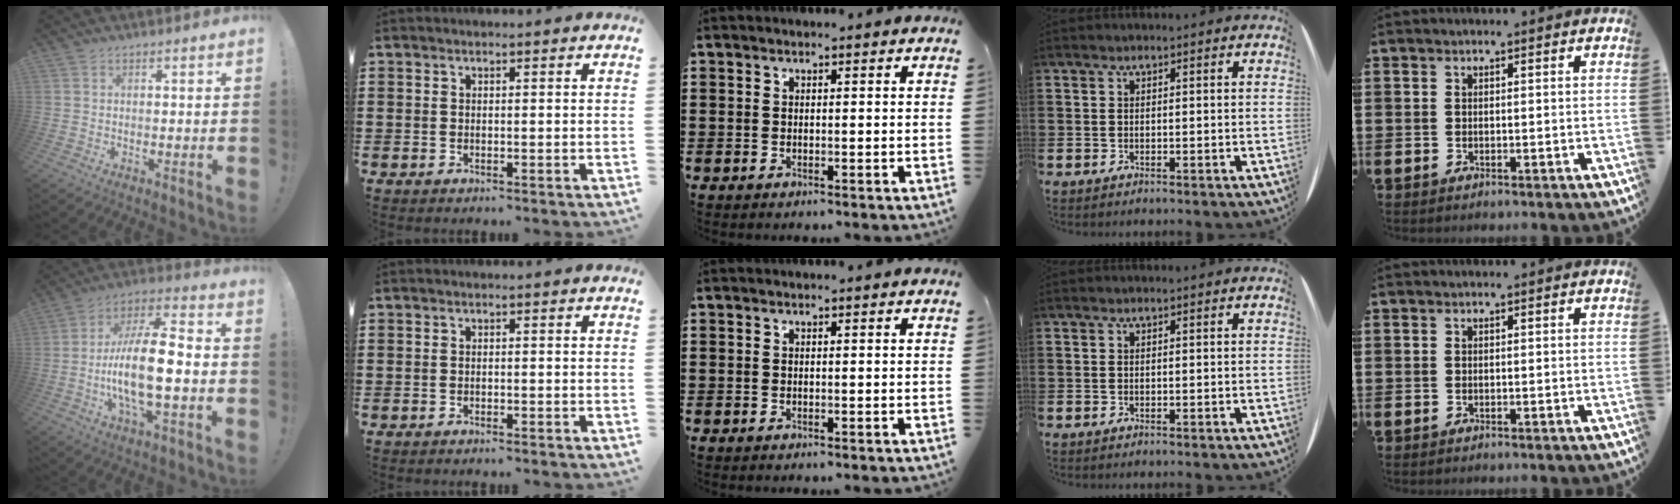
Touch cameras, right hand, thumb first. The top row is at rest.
{"thumb": {"total": 17.3, "force": [-3.2, 5.6, 16.1], "torque": [-0.308, 0.008, -0.056]}, "index": {"total": 0.8, "force": [-0.8, -0.1, 0.0], "torque": [-0.001, -0.001, -0.016]}}